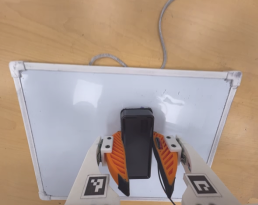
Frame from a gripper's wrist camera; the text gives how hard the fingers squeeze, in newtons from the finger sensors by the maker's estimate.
{"total": 11.3, "left": 10.2, "right": 12.5}